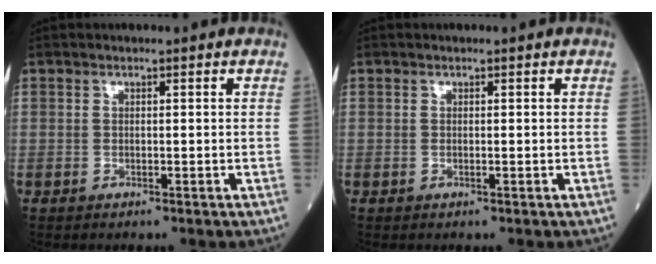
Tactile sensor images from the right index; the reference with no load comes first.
{"total": 0.0}